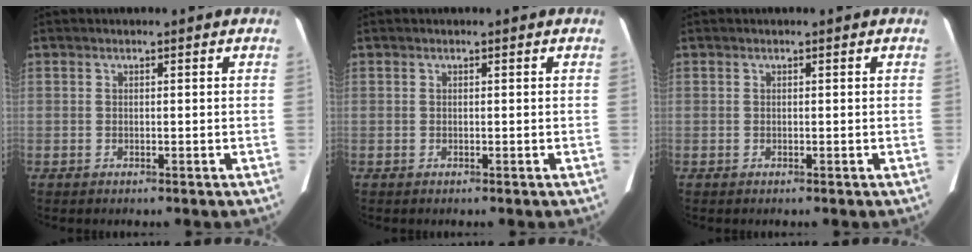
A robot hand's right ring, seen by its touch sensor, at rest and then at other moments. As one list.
[{"total": 0.0}, {"total": 0.0}]